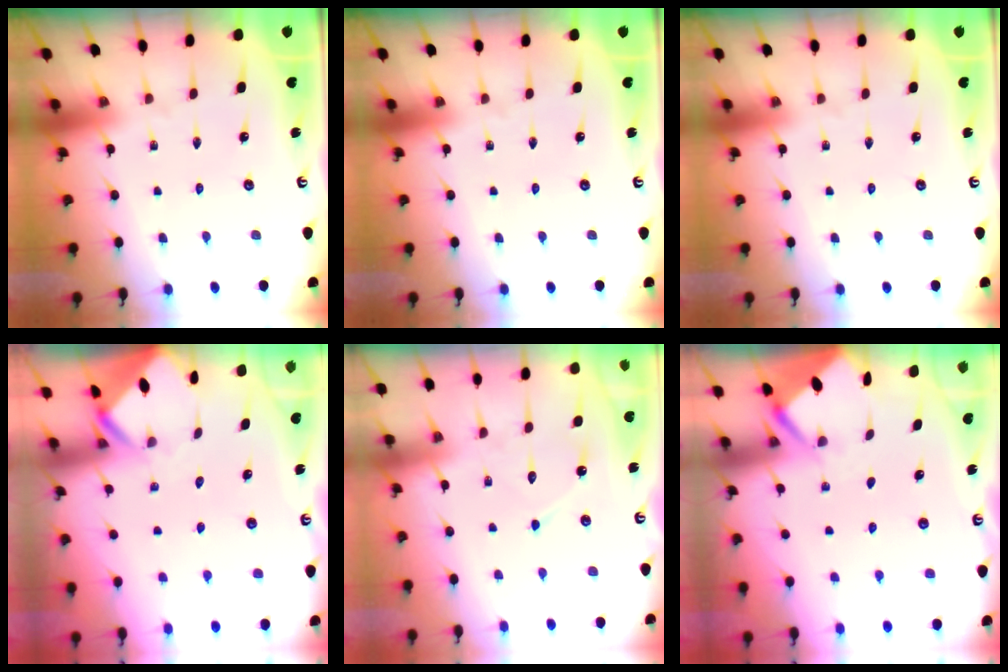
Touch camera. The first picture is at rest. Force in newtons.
{"total": 0.0}
{"total": 0.0}
{"total": 2.5, "press": 2.5, "slide": 0.1}
{"total": 7.8, "press": 7.8, "slide": 0.7}
{"total": 2.5, "press": 2.5, "slide": 0.4}